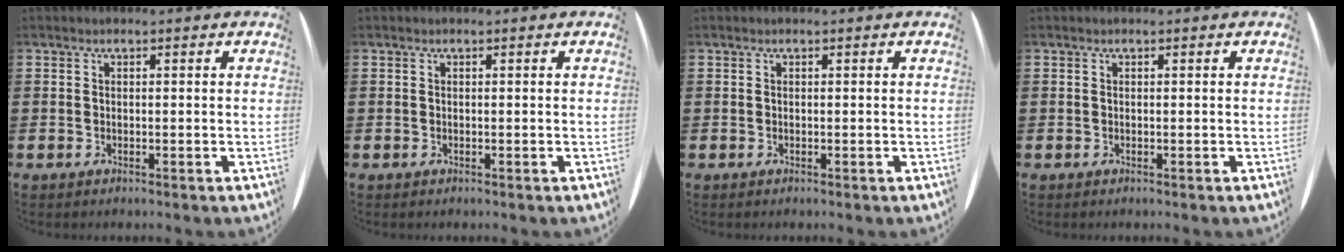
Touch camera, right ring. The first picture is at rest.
{"total": 0.0}
{"total": 0.0}
{"total": 0.0}